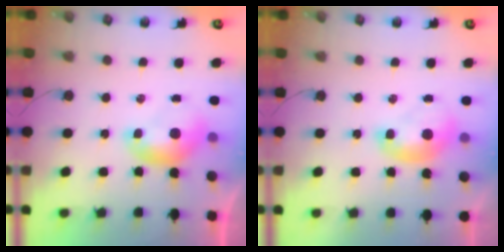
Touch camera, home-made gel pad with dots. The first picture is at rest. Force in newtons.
{"total": 1.2, "press": 1.2, "slide": 0.3}